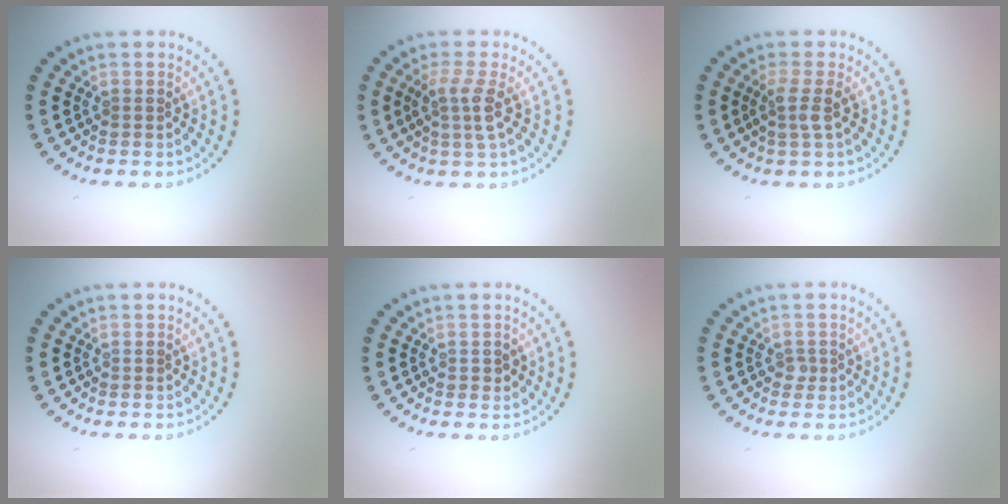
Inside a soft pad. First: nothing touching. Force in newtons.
{"total": 2.5, "press": 2.0, "slide": 1.5}
{"total": 1.9, "press": 1.5, "slide": 1.2}
{"total": 0.0}
{"total": 0.7, "press": 0.7, "slide": 0.1}
{"total": 0.7, "press": 0.5, "slide": 0.6}